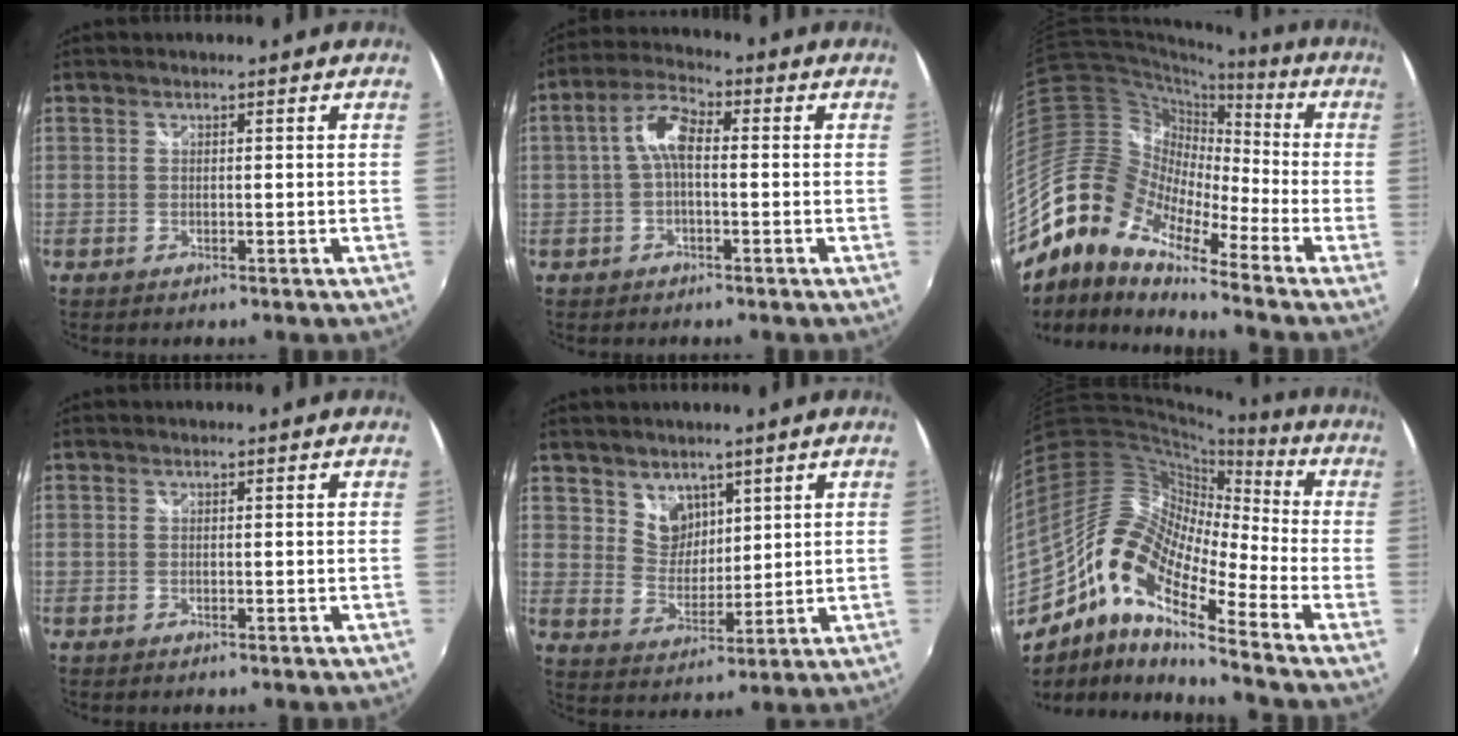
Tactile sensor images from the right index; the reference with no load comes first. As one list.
[{"total": 5.8, "force": [-0.3, 2.5, 5.3], "torque": [-0.110, 0.020, -0.008]}, {"total": 15.8, "force": [-10.9, 6.8, 9.3], "torque": [-0.150, -0.002, -0.234]}, {"total": 0.0}, {"total": 6.2, "force": [4.1, 4.4, 1.5], "torque": [-0.012, 0.004, 0.082]}, {"total": 15.2, "force": [-8.5, 4.8, 11.7], "torque": [-0.188, 0.003, -0.185]}]